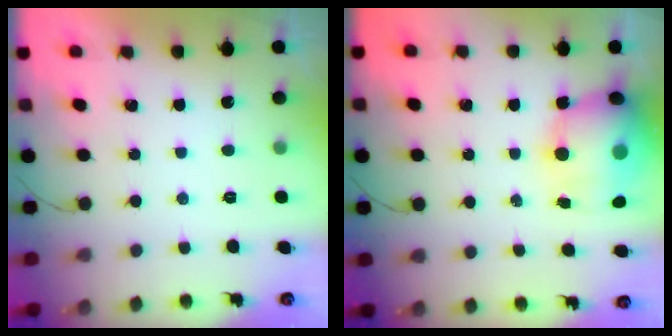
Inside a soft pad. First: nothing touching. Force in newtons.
{"total": 16.0, "press": 15.5, "slide": 3.9}